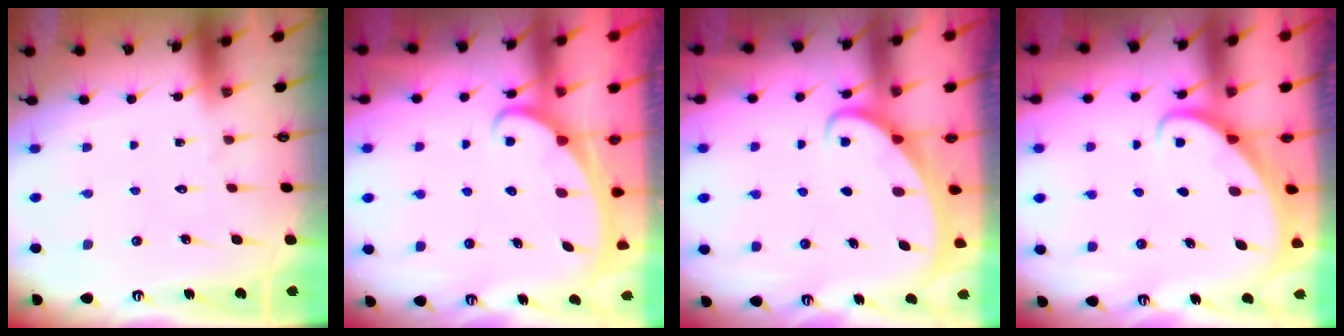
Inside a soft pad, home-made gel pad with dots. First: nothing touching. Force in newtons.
{"total": 2.4, "press": 2.4, "slide": 0.3}
{"total": 2.0, "press": 2.0, "slide": 0.2}
{"total": 2.2, "press": 2.2, "slide": 0.1}